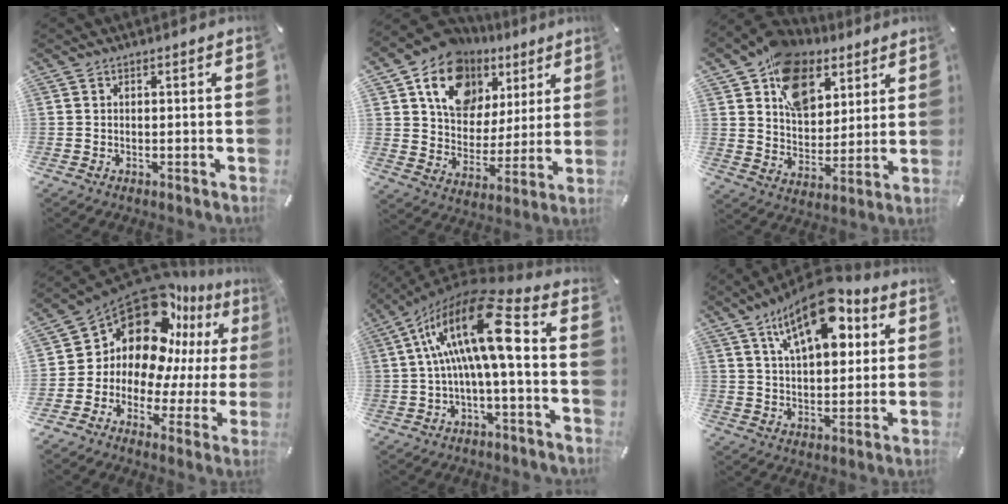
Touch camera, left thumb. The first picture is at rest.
{"total": 14.8, "force": [7.8, 11.4, 5.2], "torque": [-0.088, -0.042, 0.147]}
{"total": 15.3, "force": [8.6, 10.8, 6.6], "torque": [-0.121, -0.048, 0.162]}
{"total": 16.5, "force": [10.0, 10.8, 7.4], "torque": [-0.157, -0.106, 0.175]}
{"total": 20.1, "force": [2.9, 6.7, 18.7], "torque": [-0.348, -0.002, 0.044]}
{"total": 17.6, "force": [8.9, 8.7, 12.5], "torque": [-0.190, -0.031, 0.149]}